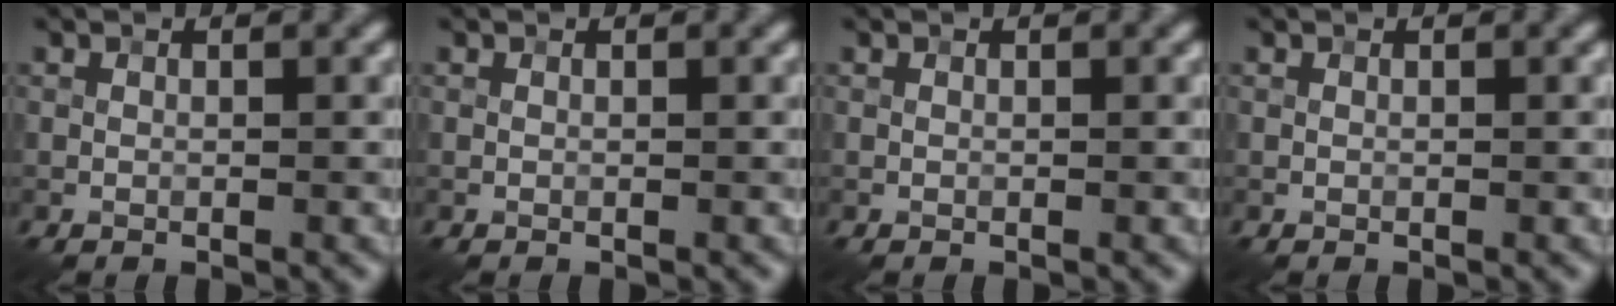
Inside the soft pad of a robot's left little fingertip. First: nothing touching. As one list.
[{"total": 0.0}, {"total": 0.0}, {"total": 0.0}]